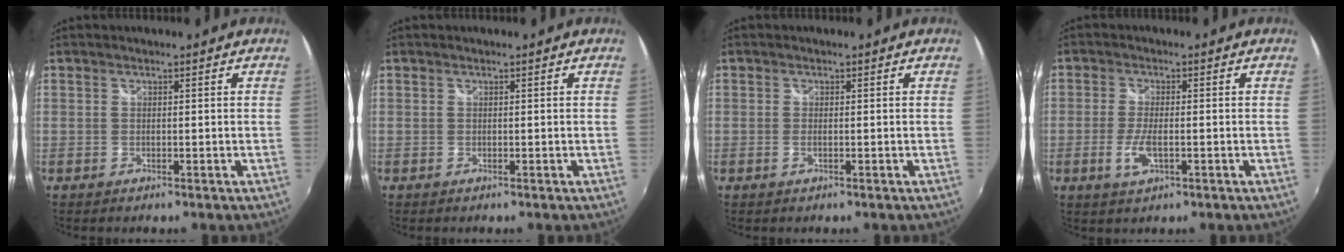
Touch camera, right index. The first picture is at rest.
{"total": 0.0}
{"total": 1.1, "force": [-0.4, 0.3, 1.0], "torque": [-0.022, -0.002, -0.009]}
{"total": 4.9, "force": [-1.6, 1.6, 4.3], "torque": [-0.096, -0.007, -0.033]}